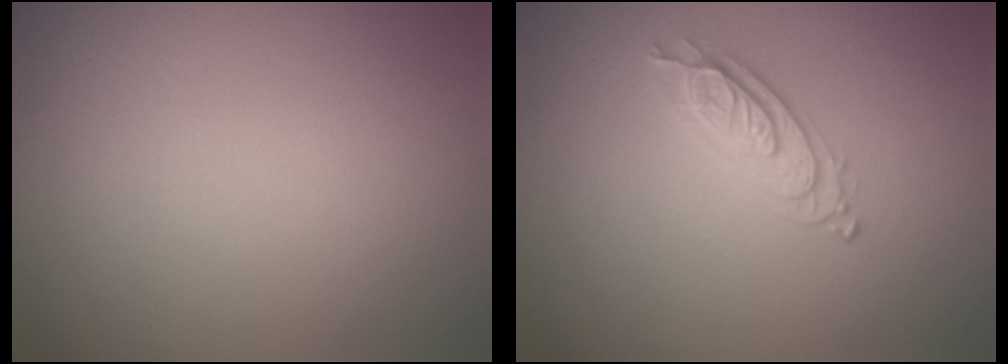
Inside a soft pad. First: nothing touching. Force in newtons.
{"total": 2.2, "press": 2.1, "slide": 0.7}